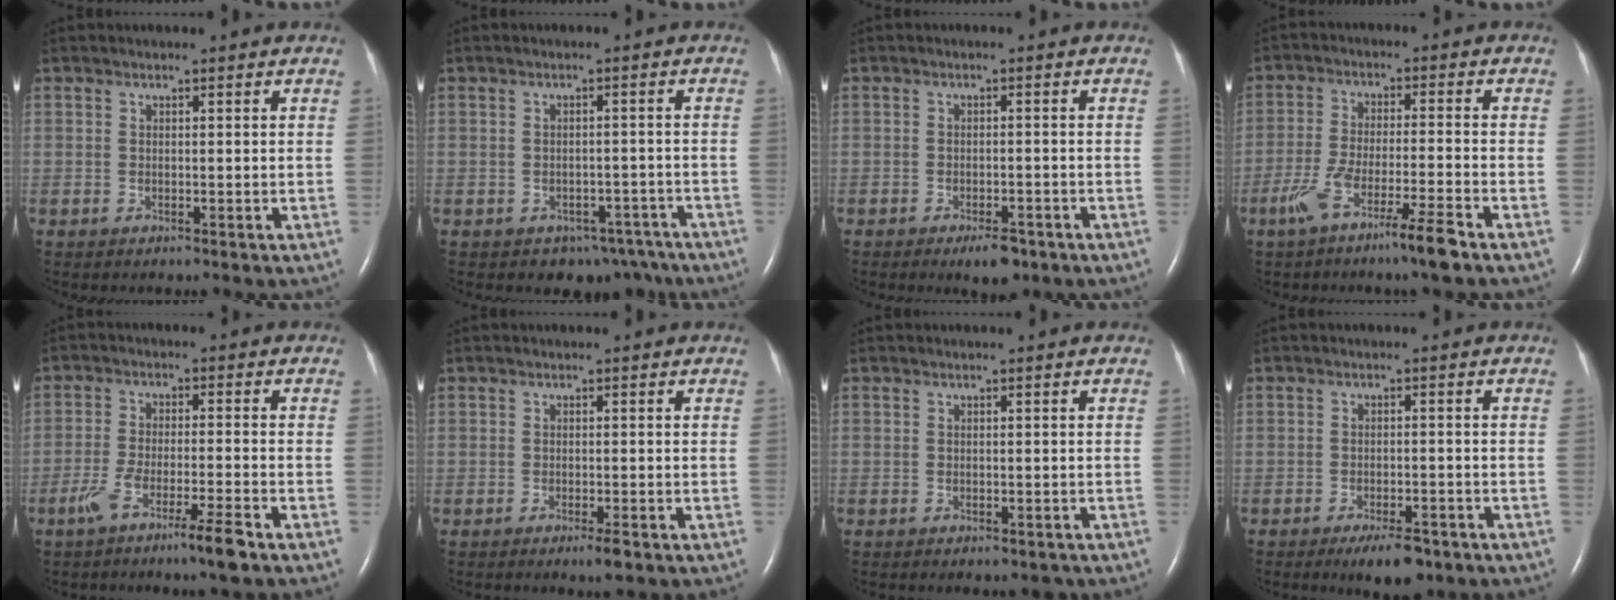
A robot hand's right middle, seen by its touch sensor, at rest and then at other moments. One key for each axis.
{"total": 6.8, "fx": -5.2, "fy": 4.3, "fz": 1.0, "tx": 0.004, "ty": 0.015, "tz": -0.059}
{"total": 3.6, "fx": -2.4, "fy": 1.3, "fz": 2.3, "tx": -0.037, "ty": -0.001, "tz": -0.032}
{"total": 8.2, "fx": -5.4, "fy": -0.4, "fz": 6.1, "tx": -0.119, "ty": -0.015, "tz": -0.101}
{"total": 6.8, "fx": -4.5, "fy": -0.3, "fz": 5.1, "tx": -0.098, "ty": -0.011, "tz": -0.084}
{"total": 1.8, "fx": -1.1, "fy": -0.1, "fz": 1.4, "tx": -0.025, "ty": -0.005, "tz": -0.017}
{"total": 1.7, "fx": -1.3, "fy": 0.8, "fz": 0.7, "tx": -0.004, "ty": -0.002, "tz": -0.012}
{"total": 5.1, "fx": -3.5, "fy": 1.6, "fz": 3.4, "tx": -0.055, "ty": -0.004, "tz": -0.049}